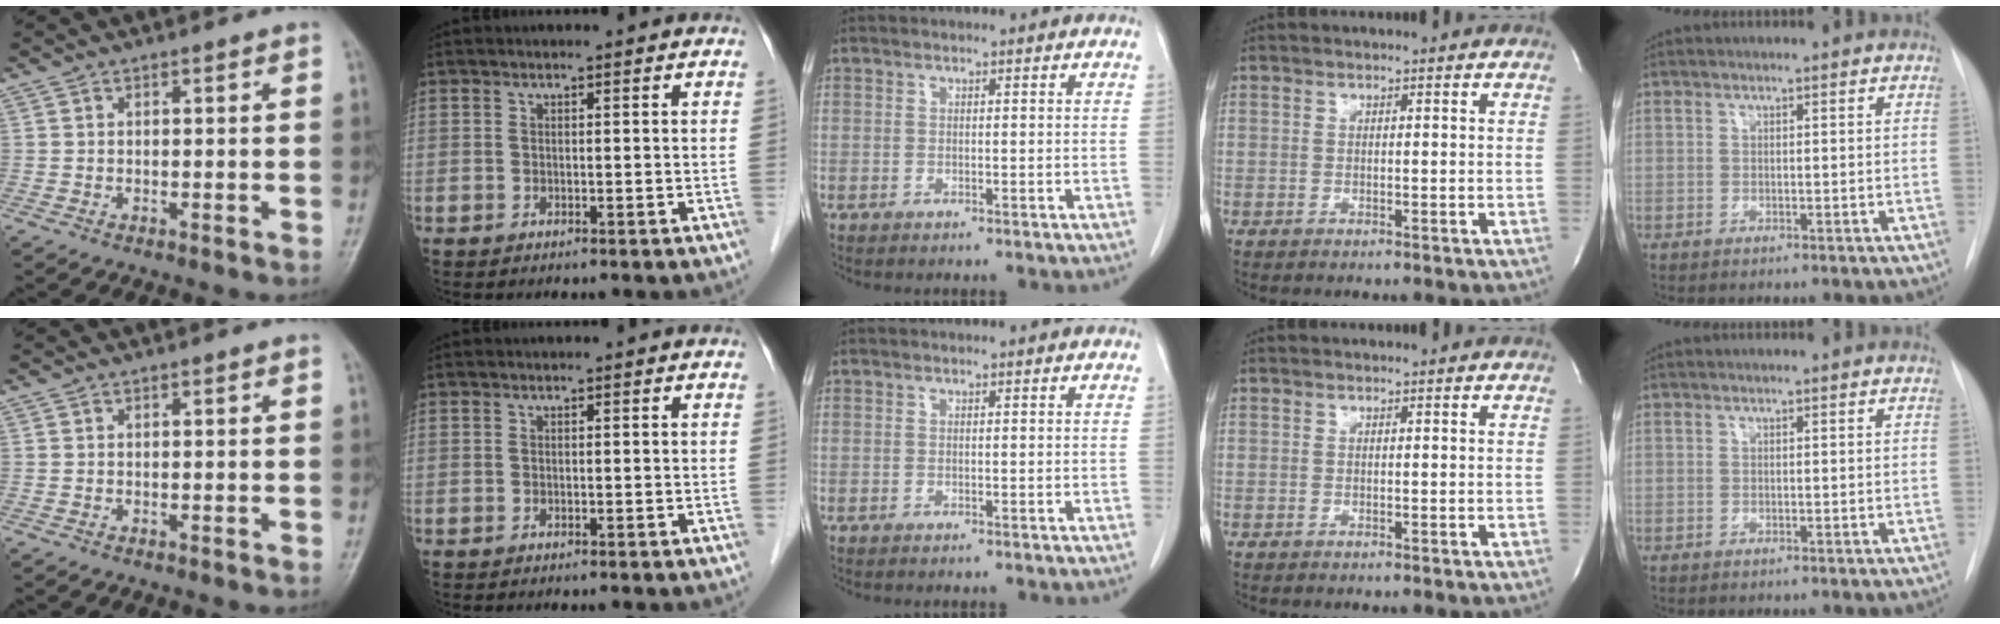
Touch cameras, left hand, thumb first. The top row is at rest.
{}